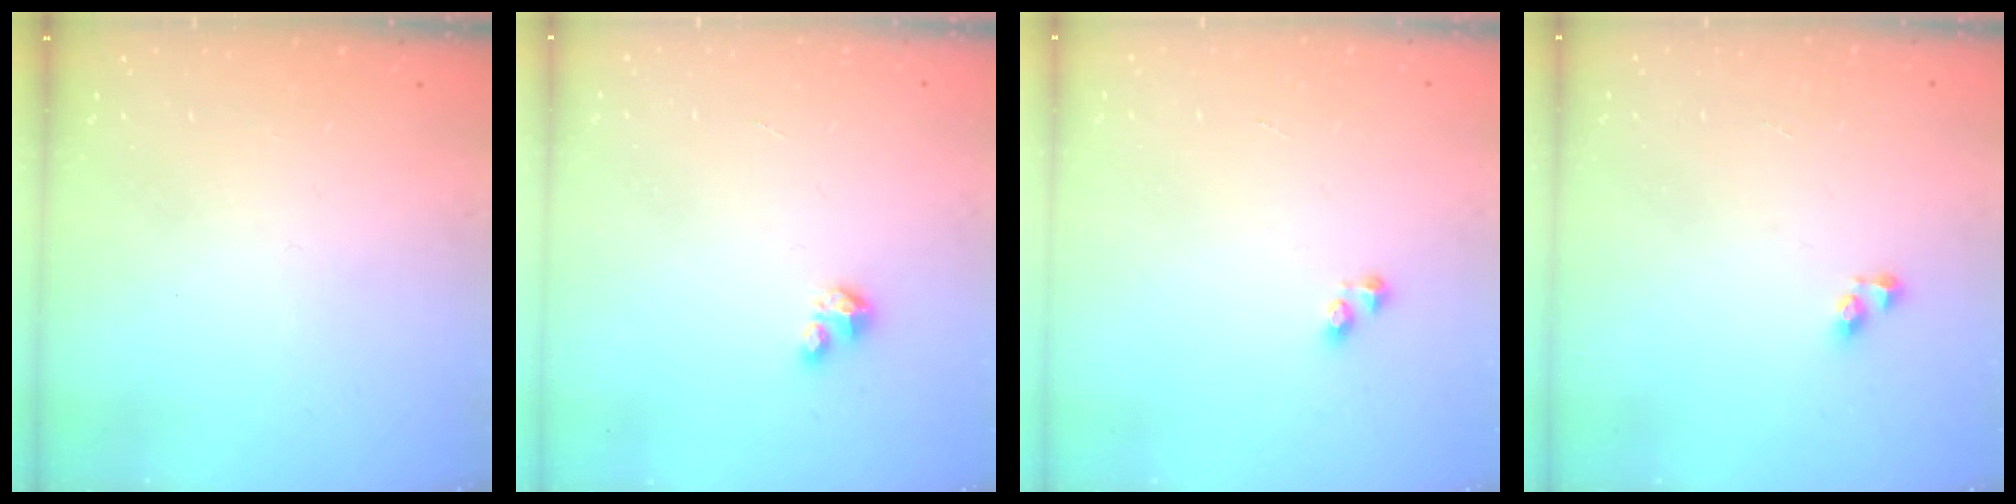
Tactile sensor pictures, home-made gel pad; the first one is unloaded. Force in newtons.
{"total": 1.9, "press": 1.9, "slide": 0.1}
{"total": 2.2, "press": 2.2, "slide": 0.3}
{"total": 3.8, "press": 3.7, "slide": 0.5}